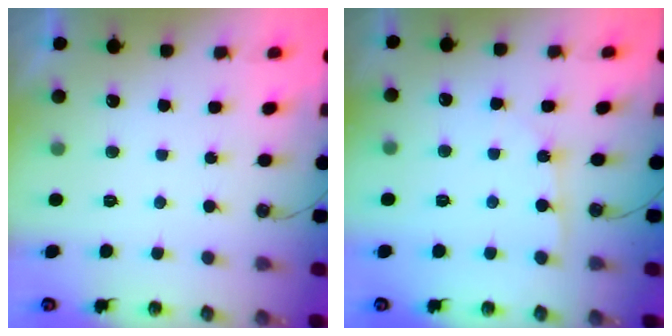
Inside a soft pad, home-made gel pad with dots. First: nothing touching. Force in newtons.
{"total": 3.4, "press": 3.4, "slide": 0.4}